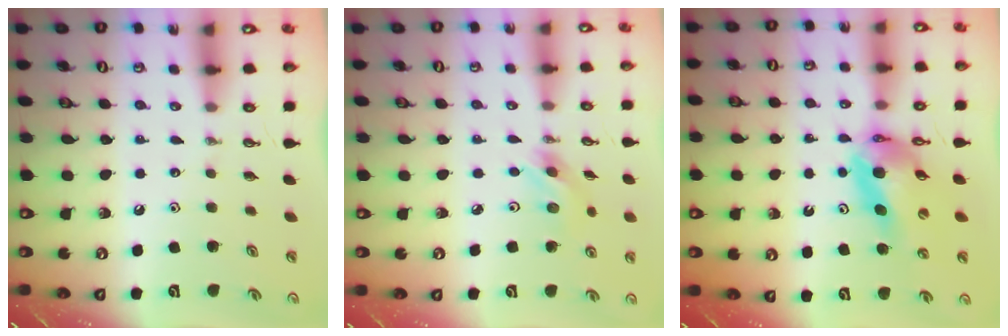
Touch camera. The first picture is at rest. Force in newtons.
{"total": 5.8, "press": 5.8, "slide": 0.7}
{"total": 11.7, "press": 11.6, "slide": 1.4}